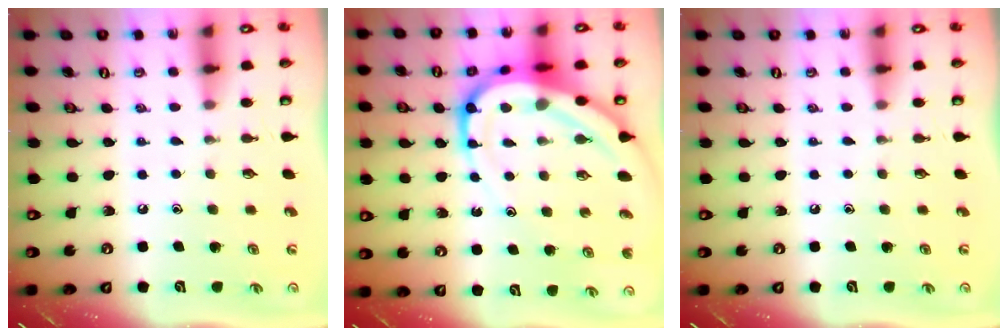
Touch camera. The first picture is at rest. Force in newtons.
{"total": 15.8, "press": 15.8, "slide": 1.4}
{"total": 0.0}